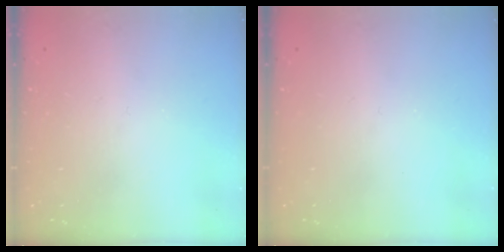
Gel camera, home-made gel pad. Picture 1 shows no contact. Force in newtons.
{"total": 0.0}